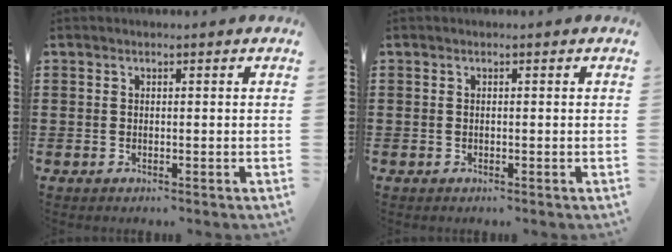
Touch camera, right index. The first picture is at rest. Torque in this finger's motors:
{"motor_torque": [1.68, 0.46, 0.03, 0.02]}